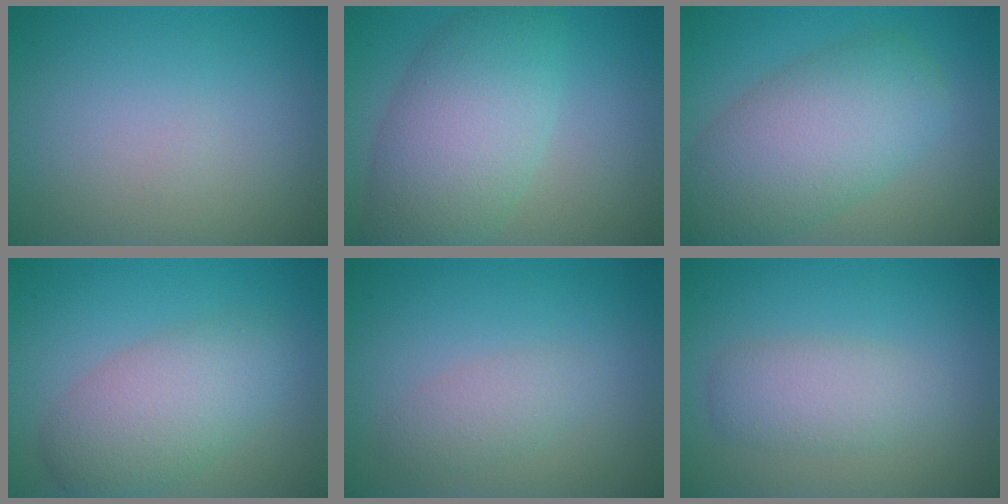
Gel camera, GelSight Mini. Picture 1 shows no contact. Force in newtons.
{"total": 8.1, "press": 8.1, "slide": 0.3}
{"total": 8.0, "press": 7.9, "slide": 0.4}
{"total": 5.4, "press": 5.4, "slide": 0.3}
{"total": 1.9, "press": 1.9, "slide": 0.1}
{"total": 3.0, "press": 3.0, "slide": 0.1}